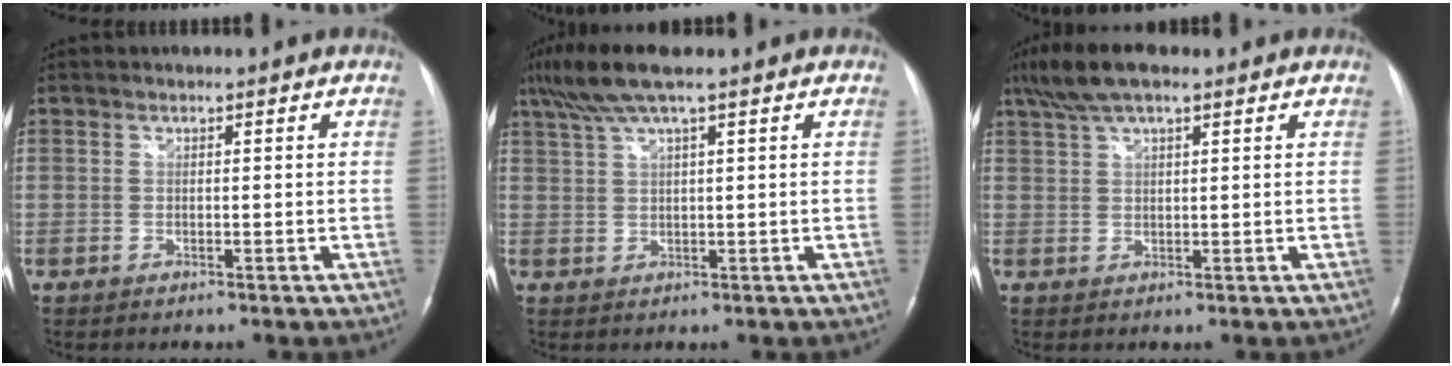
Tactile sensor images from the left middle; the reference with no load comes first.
{"total": 6.7, "force": [4.7, -0.2, 4.7], "torque": [-0.101, 0.034, 0.090]}
{"total": 7.3, "force": [5.2, 1.8, 4.8], "torque": [-0.101, 0.028, 0.095]}